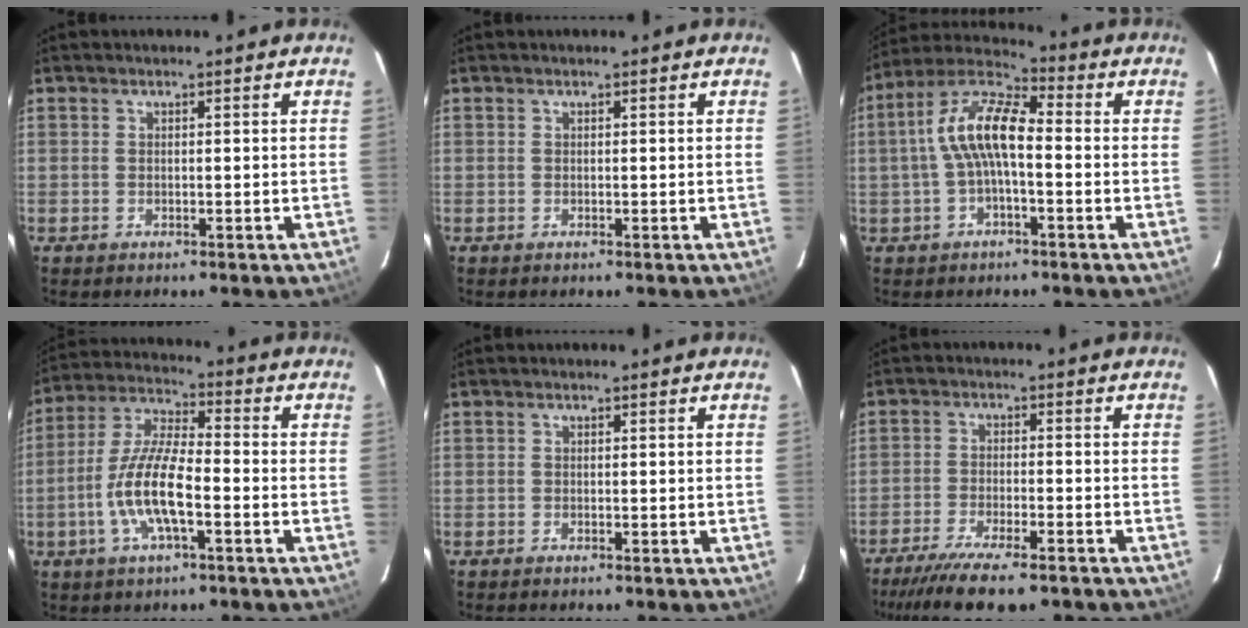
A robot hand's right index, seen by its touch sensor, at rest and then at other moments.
{"total": 0.0}
{"total": 10.5, "force": [-0.8, 3.8, 9.8], "torque": [-0.201, 0.024, -0.020]}
{"total": 12.0, "force": [-3.9, 3.3, 10.8], "torque": [-0.229, -0.002, -0.075]}
{"total": 0.0}
{"total": 12.6, "force": [-10.1, 2.4, 7.1], "torque": [-0.159, -0.037, -0.170]}